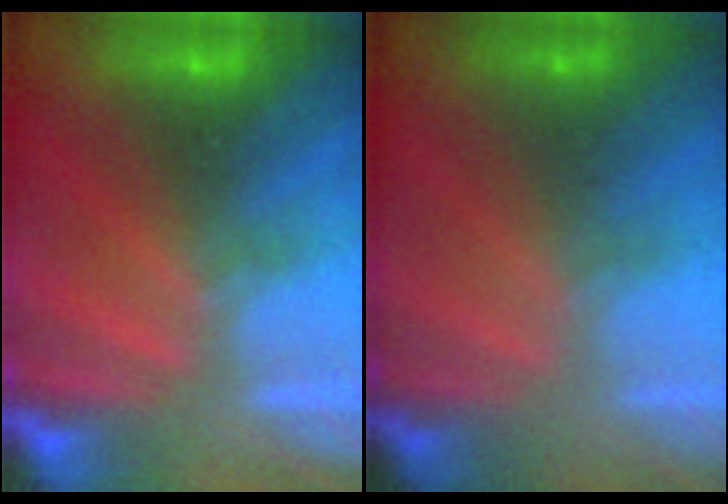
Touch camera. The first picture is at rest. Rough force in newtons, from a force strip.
{"total": 1.8}